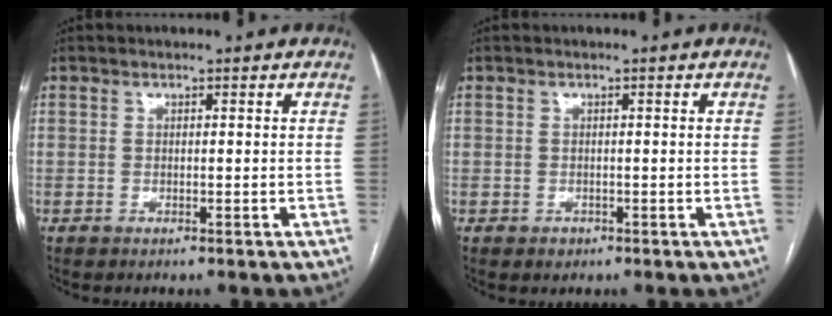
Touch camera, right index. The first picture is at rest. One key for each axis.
{"total": 1.2, "fx": -0.5, "fy": 1.1, "fz": 0.2, "tx": -0.002, "ty": 0.004, "tz": -0.005}